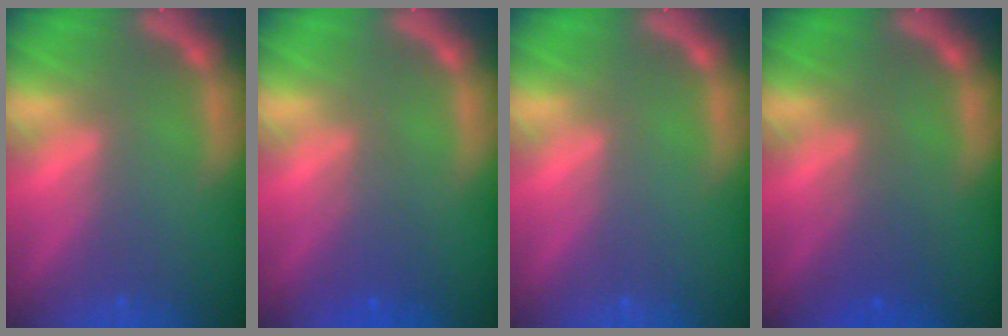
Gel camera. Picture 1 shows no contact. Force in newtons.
{"total": 2.5}
{"total": 0.0}
{"total": 2.5}